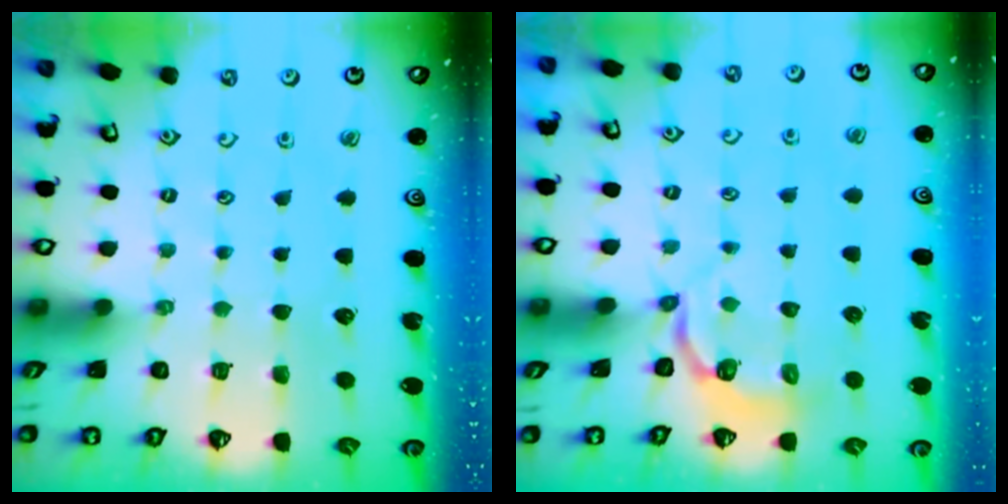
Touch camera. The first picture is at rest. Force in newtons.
{"total": 3.6, "press": 2.6, "slide": 2.4}